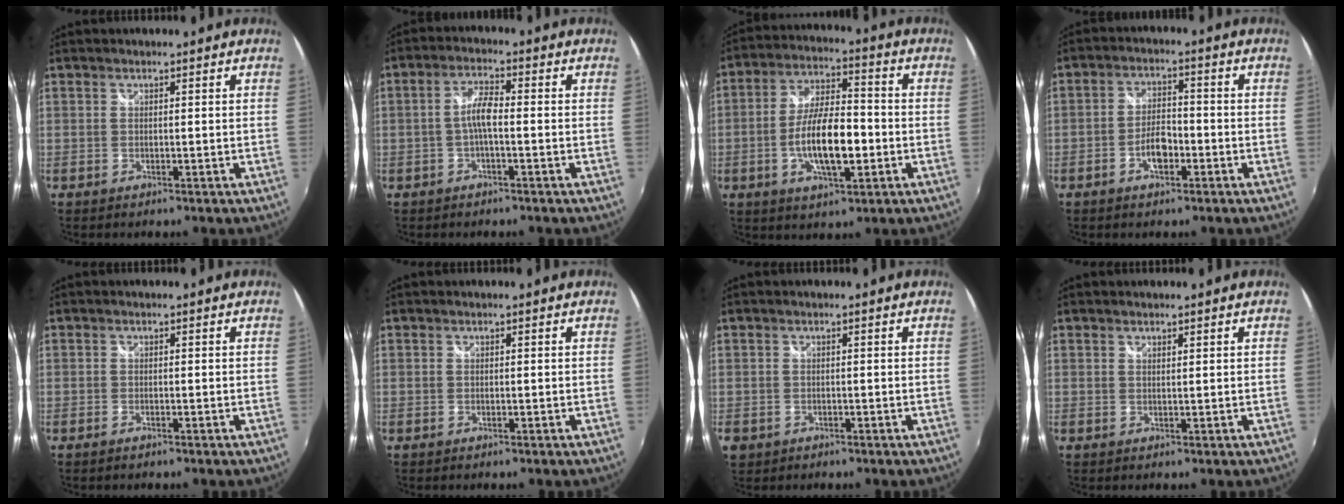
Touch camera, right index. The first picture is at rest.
{"total": 4.0, "force": [-0.9, 0.9, 3.8], "torque": [-0.077, 0.010, -0.018]}
{"total": 11.1, "force": [-2.8, 3.8, 10.1], "torque": [-0.191, 0.001, -0.045]}
{"total": 5.3, "force": [-2.5, 2.5, 4.0], "torque": [-0.080, 0.008, -0.041]}
{"total": 0.8, "force": [-0.7, 0.2, 0.3], "torque": [-0.007, -0.004, -0.015]}
{"total": 0.0}
{"total": 2.5, "force": [-0.8, 2.3, 0.6], "torque": [-0.017, -0.004, -0.012]}
{"total": 0.6, "force": [0.6, 0.1, 0.1], "torque": [-0.002, -0.002, 0.010]}